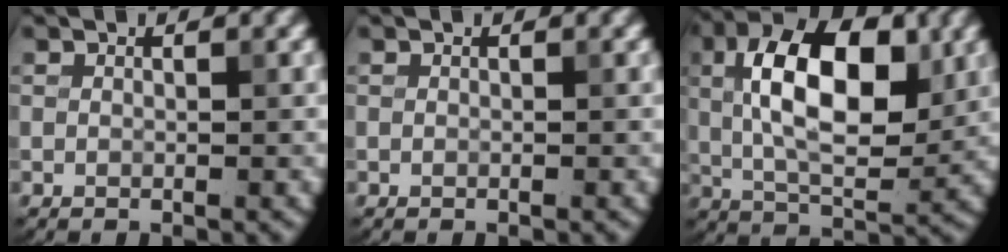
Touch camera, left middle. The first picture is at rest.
{"total": 0.0}
{"total": 10.6, "force": [1.7, 5.2, 9.0], "torque": [-0.156, 0.013, 0.023]}